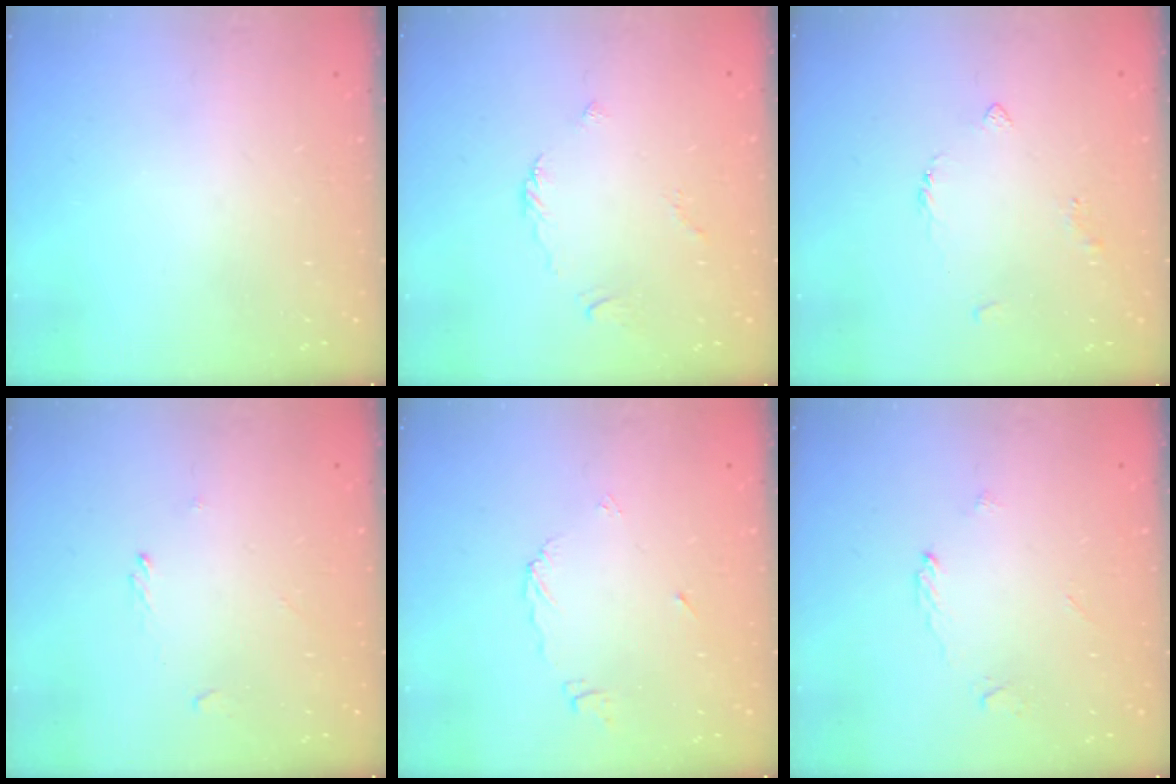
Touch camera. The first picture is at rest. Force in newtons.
{"total": 2.7, "press": 2.7, "slide": 0.5}
{"total": 3.2, "press": 3.2, "slide": 0.5}
{"total": 0.7, "press": 0.5, "slide": 0.4}
{"total": 5.9, "press": 5.9, "slide": 0.3}
{"total": 2.2, "press": 2.2, "slide": 0.3}